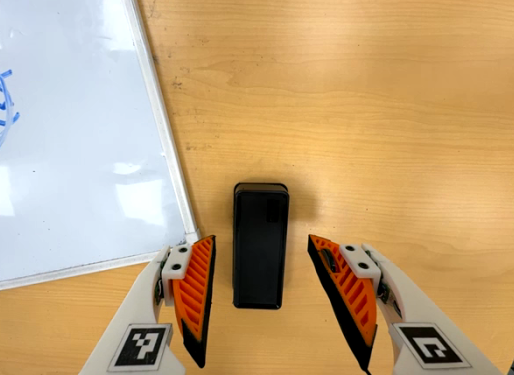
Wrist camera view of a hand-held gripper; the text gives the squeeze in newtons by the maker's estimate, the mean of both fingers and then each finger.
{"total": 0.0}